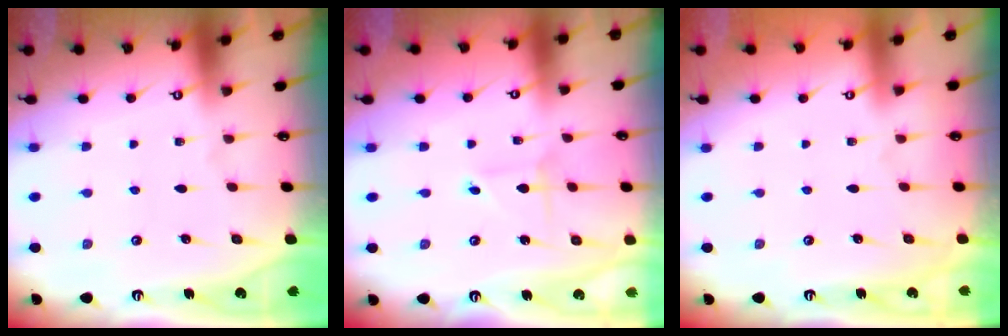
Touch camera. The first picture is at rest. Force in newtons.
{"total": 1.1, "press": 1.1, "slide": 0.1}
{"total": 0.0}